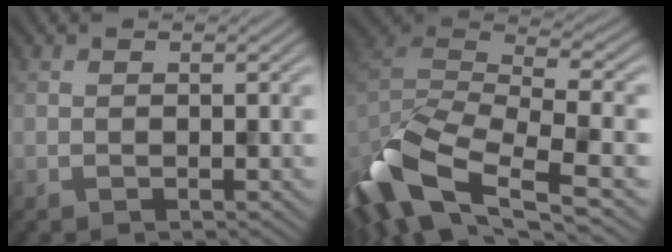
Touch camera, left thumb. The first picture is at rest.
{"total": 15.9, "force": [-9.3, 5.7, 11.5], "torque": [-0.279, -0.030, -0.160]}